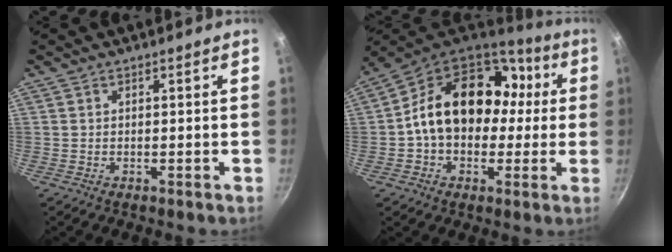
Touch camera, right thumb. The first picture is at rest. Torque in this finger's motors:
{"motor_torque": [1.91, 3.10, 1.76, -0.61, 0.20]}